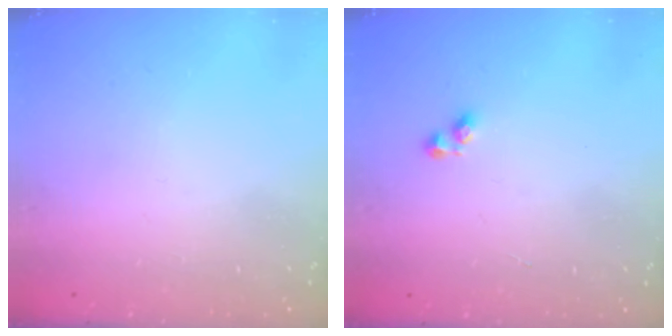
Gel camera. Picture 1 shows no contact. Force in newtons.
{"total": 2.4, "press": 2.3, "slide": 0.6}